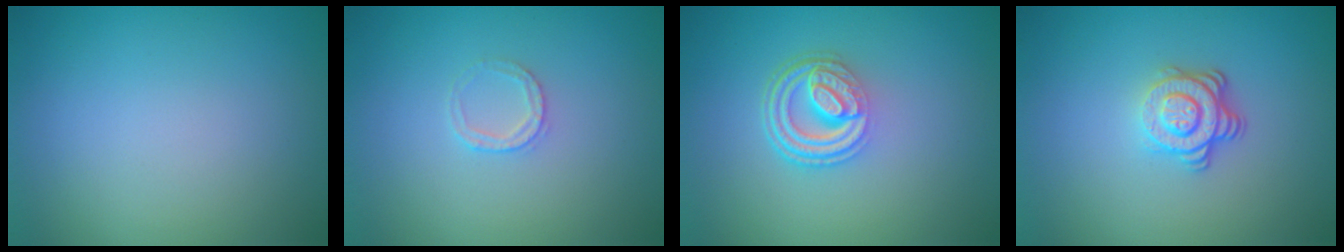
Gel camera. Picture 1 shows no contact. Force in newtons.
{"total": 1.4, "press": 1.3, "slide": 0.2}
{"total": 4.5, "press": 3.3, "slide": 3.0}
{"total": 3.6, "press": 2.6, "slide": 2.5}